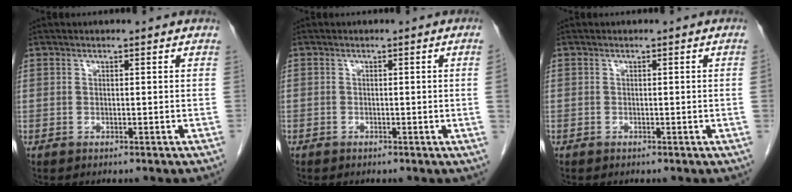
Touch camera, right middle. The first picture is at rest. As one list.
[{"total": 1.6, "force": [-0.3, -0.7, 1.4], "torque": [-0.014, 0.001, -0.006]}, {"total": 0.8, "force": [-0.1, -0.3, 0.7], "torque": [-0.001, 0.002, -0.003]}]